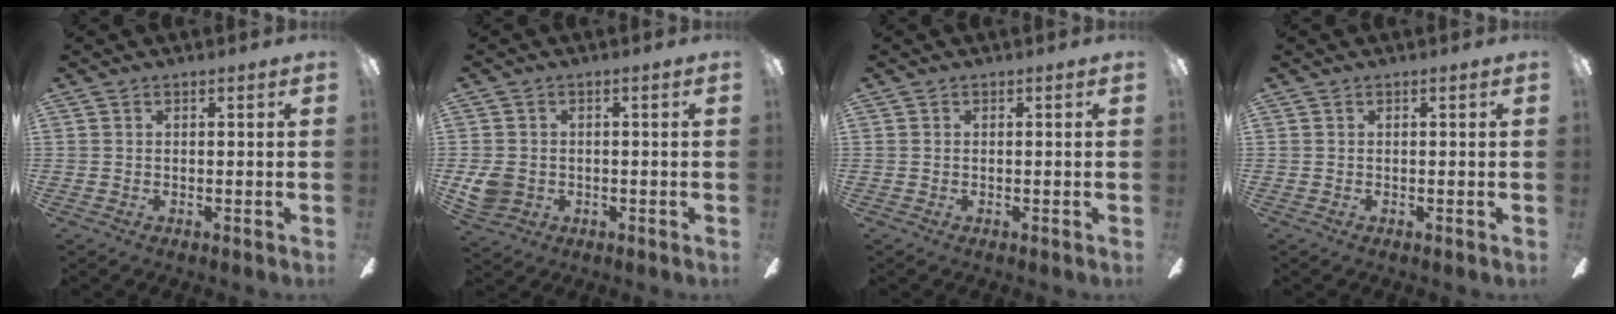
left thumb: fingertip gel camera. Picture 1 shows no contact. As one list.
[{"total": 5.0, "force": [-0.7, 4.3, 2.4], "torque": [-0.055, 0.003, -0.012]}, {"total": 0.0}, {"total": 0.0}]